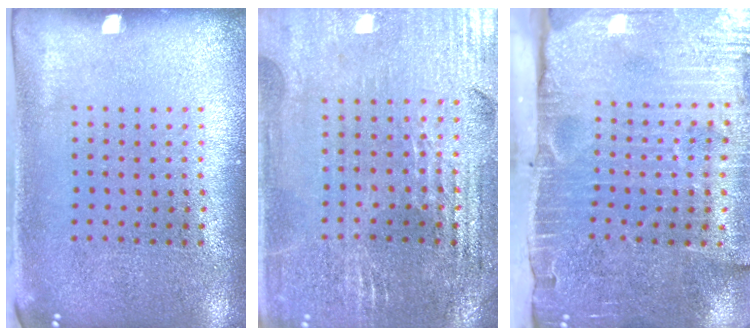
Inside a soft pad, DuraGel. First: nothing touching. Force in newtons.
{"total": 2.7, "press": 2.7, "slide": 0.5}
{"total": 4.7, "press": 3.9, "slide": 2.6}